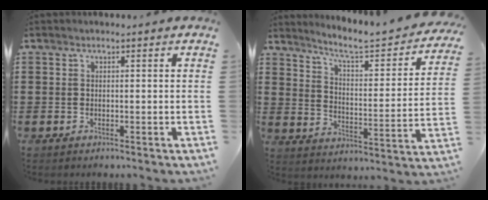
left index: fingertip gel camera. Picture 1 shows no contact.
{"total": 5.7, "force": [5.0, 0.4, 2.7], "torque": [-0.071, -0.041, 0.073]}